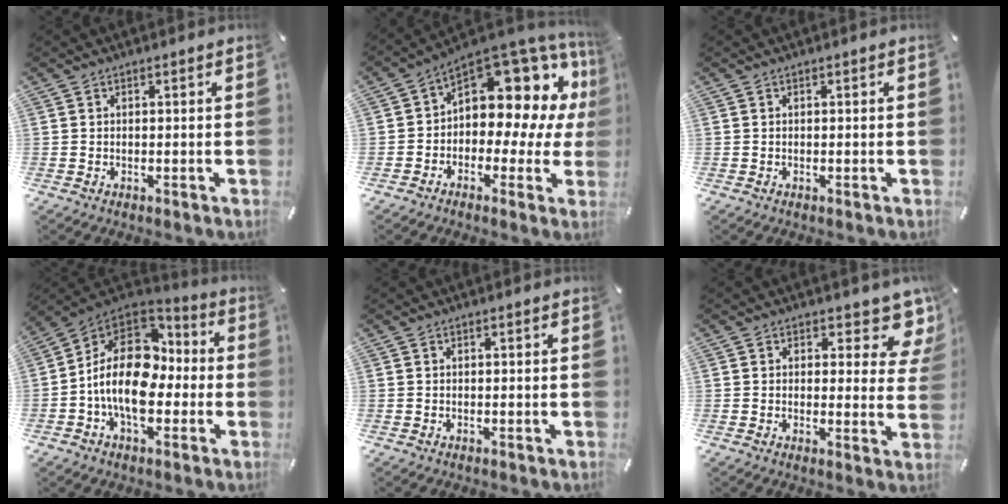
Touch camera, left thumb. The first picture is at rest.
{"total": 12.0, "force": [6.3, 7.3, 7.2], "torque": [-0.088, -0.078, 0.103]}
{"total": 0.0}
{"total": 17.8, "force": [-2.2, 12.2, 12.8], "torque": [-0.259, 0.010, -0.038]}
{"total": 0.0}
{"total": 7.8, "force": [4.9, 4.0, 4.6], "torque": [-0.039, -0.038, 0.080]}